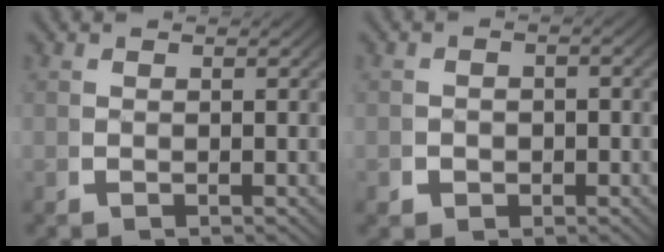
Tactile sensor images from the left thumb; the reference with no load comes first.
{"total": 1.8, "force": [-0.6, 1.6, 0.6], "torque": [-0.012, -0.008, -0.010]}